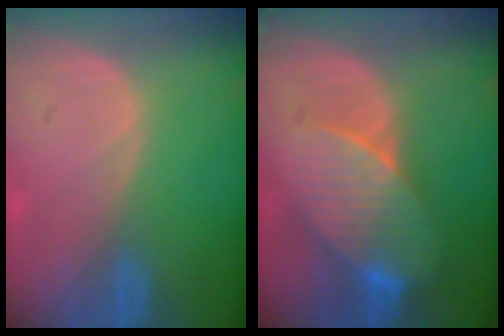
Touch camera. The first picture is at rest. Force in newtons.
{"total": 8.2, "press": 7.9, "slide": 2.2}